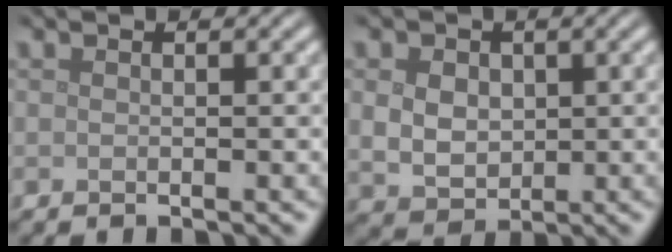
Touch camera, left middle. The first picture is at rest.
{"total": 3.8, "force": [0.6, 3.0, 2.3], "torque": [-0.048, 0.001, 0.009]}